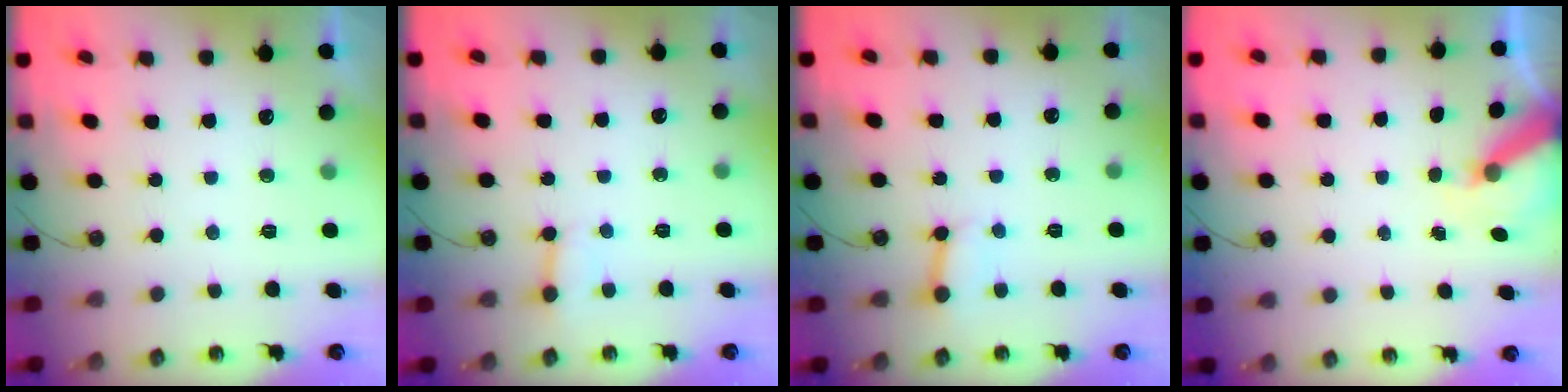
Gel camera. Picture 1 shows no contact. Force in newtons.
{"total": 3.0, "press": 2.9, "slide": 0.3}
{"total": 2.6, "press": 2.6, "slide": 0.1}
{"total": 6.5, "press": 6.5, "slide": 0.4}